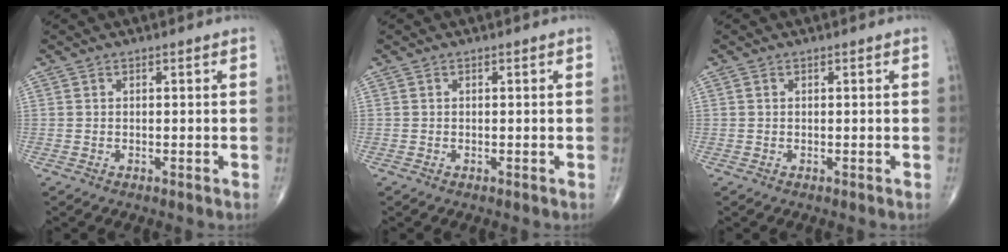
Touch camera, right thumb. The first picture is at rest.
{"total": 0.0}
{"total": 0.0}